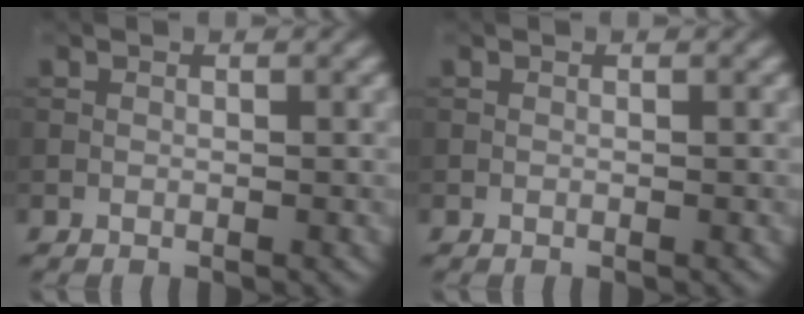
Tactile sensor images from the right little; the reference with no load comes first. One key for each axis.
{"total": 0.0}